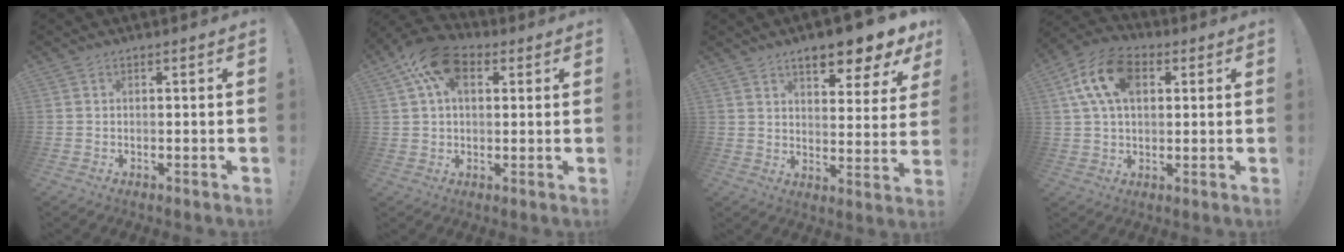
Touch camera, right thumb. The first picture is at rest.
{"total": 12.4, "force": [4.3, 7.5, 8.9], "torque": [-0.159, -0.001, 0.080]}
{"total": 10.0, "force": [7.3, 2.4, 6.4], "torque": [-0.085, -0.053, 0.118]}
{"total": 15.2, "force": [4.8, 9.7, 10.7], "torque": [-0.192, 0.004, 0.090]}